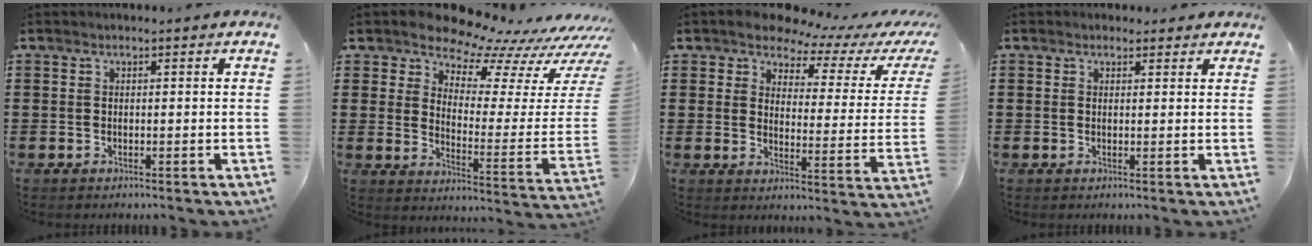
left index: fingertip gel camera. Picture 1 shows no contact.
{"total": 9.5, "force": [9.1, 1.9, 2.2], "torque": [-0.070, -0.085, 0.156]}
{"total": 5.5, "force": [5.0, 1.9, 1.4], "torque": [-0.052, -0.032, 0.083]}
{"total": 1.3, "force": [1.1, 0.7, 0.2], "torque": [-0.007, 0.006, 0.020]}